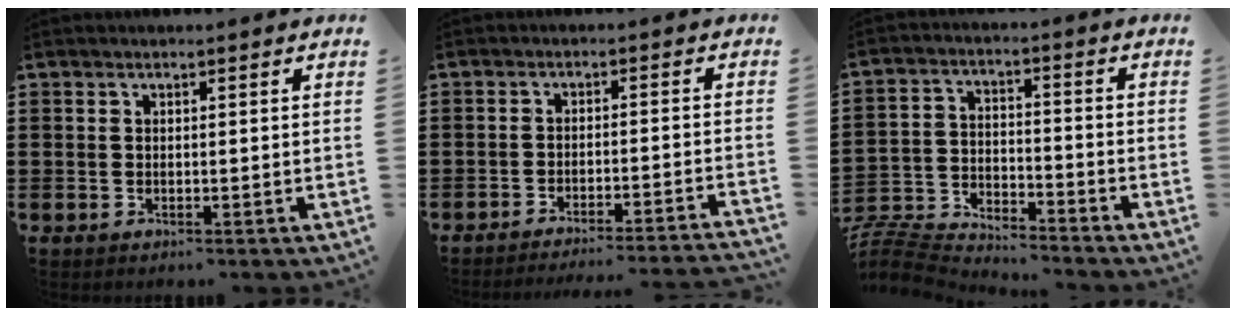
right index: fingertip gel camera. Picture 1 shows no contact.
{"total": 3.0, "force": [-2.8, -0.5, 0.7], "torque": [-0.015, -0.004, -0.060]}
{"total": 6.9, "force": [-6.8, 1.0, 0.7], "torque": [-0.033, 0.004, -0.144]}